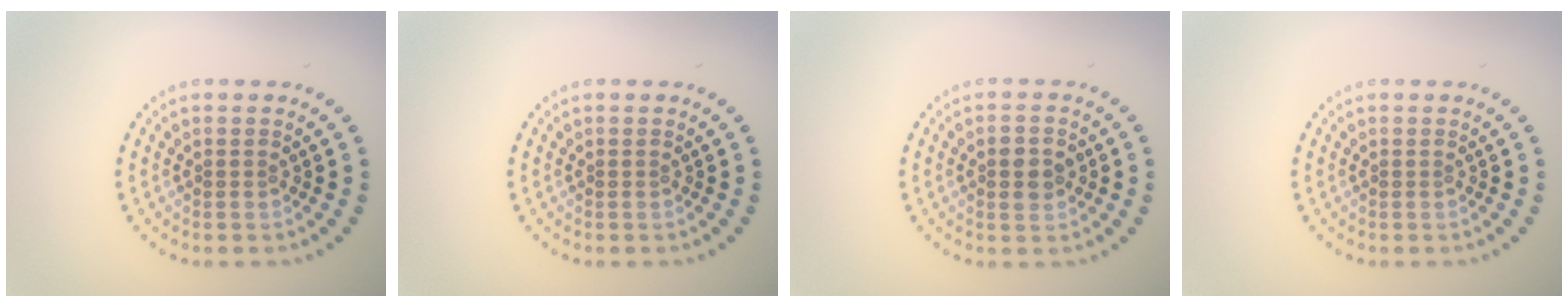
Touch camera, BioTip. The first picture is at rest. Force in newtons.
{"total": 0.0}
{"total": 2.7, "press": 2.7, "slide": 0.1}
{"total": 0.0}